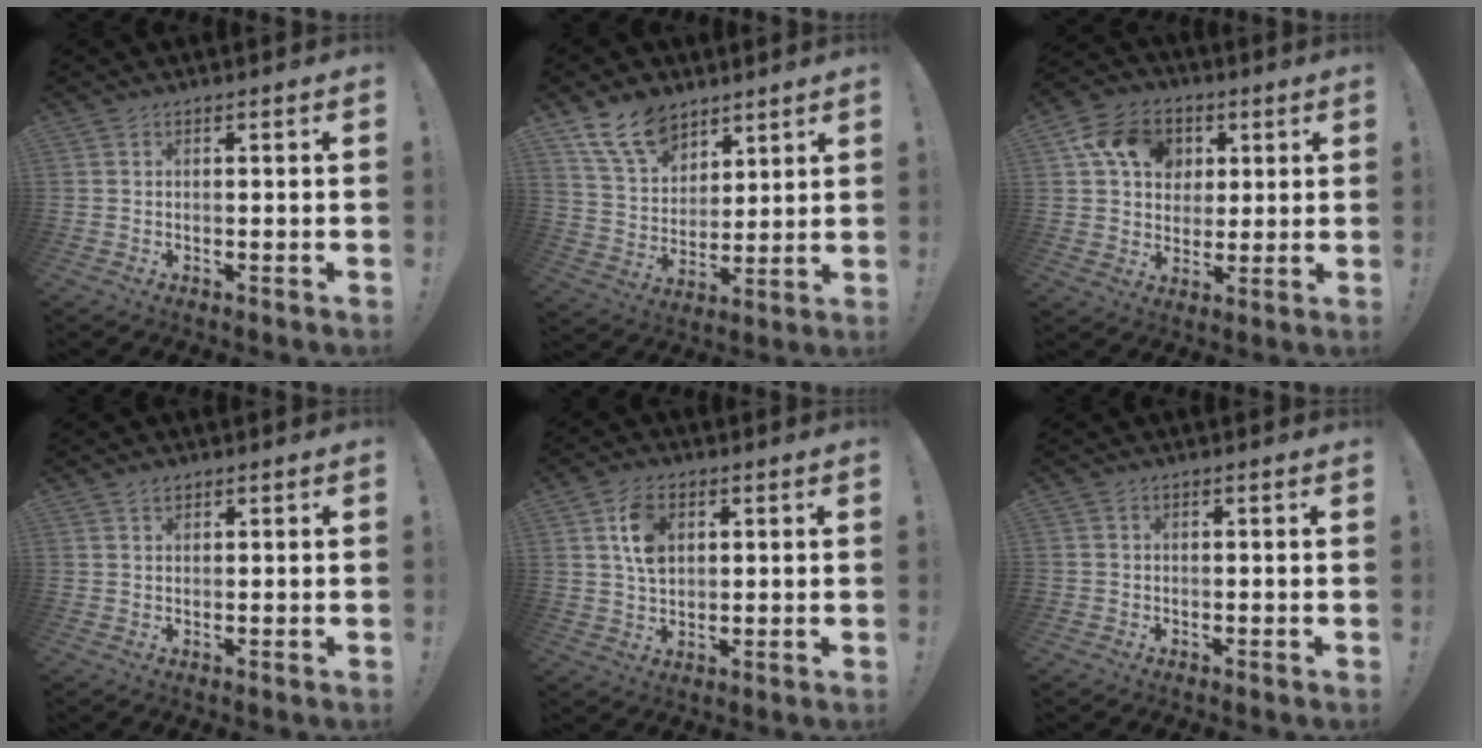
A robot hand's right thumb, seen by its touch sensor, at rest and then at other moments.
{"total": 13.3, "force": [9.3, 8.1, 5.0], "torque": [-0.098, -0.054, 0.181]}
{"total": 14.7, "force": [4.9, 11.8, 7.3], "torque": [-0.104, -0.003, 0.097]}
{"total": 1.6, "force": [1.2, 0.8, 0.6], "torque": [-0.008, -0.001, 0.022]}
{"total": 8.6, "force": [2.5, 5.7, 5.8], "torque": [-0.097, 0.001, 0.046]}
{"total": 0.7, "force": [-0.2, 0.6, 0.3], "torque": [-0.005, 0.002, -0.004]}